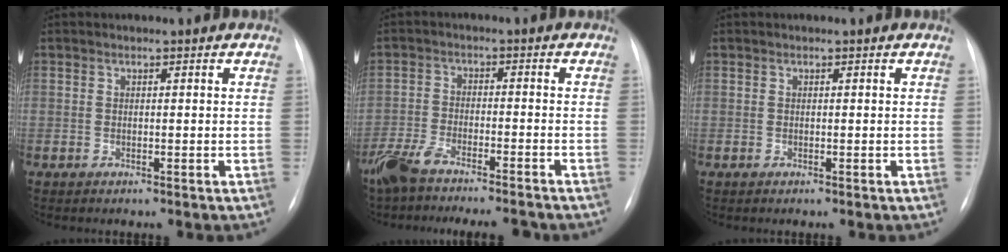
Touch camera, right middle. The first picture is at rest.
{"total": 11.9, "force": [-10.3, 2.0, 5.6], "torque": [-0.097, -0.005, -0.161]}
{"total": 0.0}